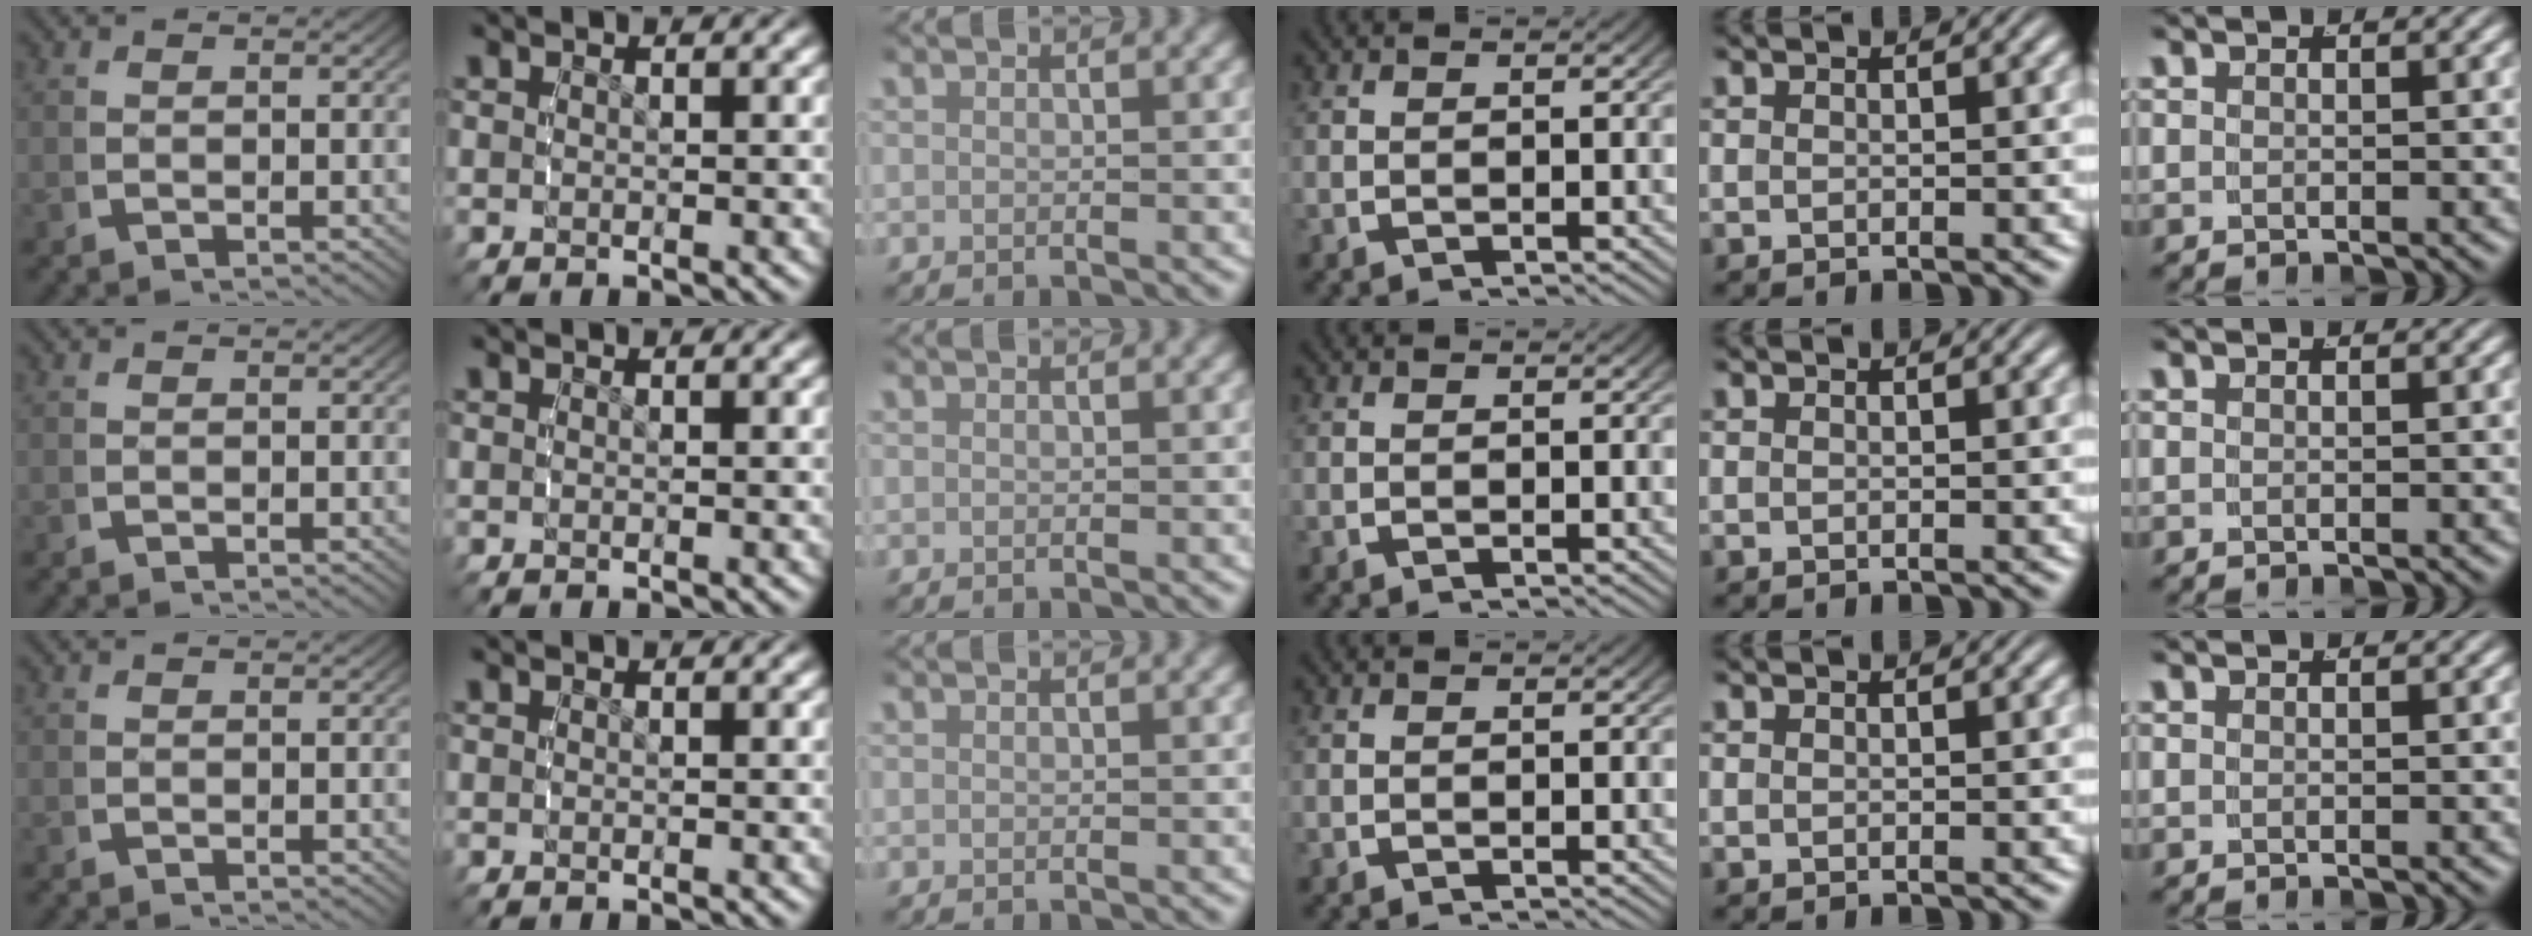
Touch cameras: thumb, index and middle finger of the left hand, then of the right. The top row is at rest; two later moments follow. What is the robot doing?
{"motion": "reach", "object": "glasses case"}